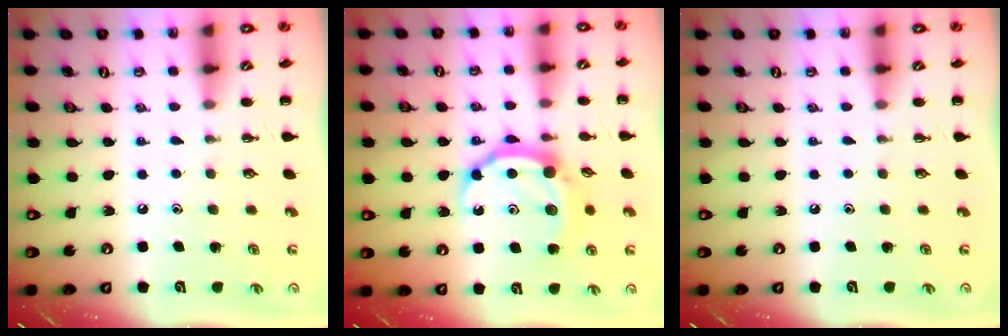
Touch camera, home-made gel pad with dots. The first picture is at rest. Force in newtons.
{"total": 12.0, "press": 11.9, "slide": 0.9}
{"total": 0.0}